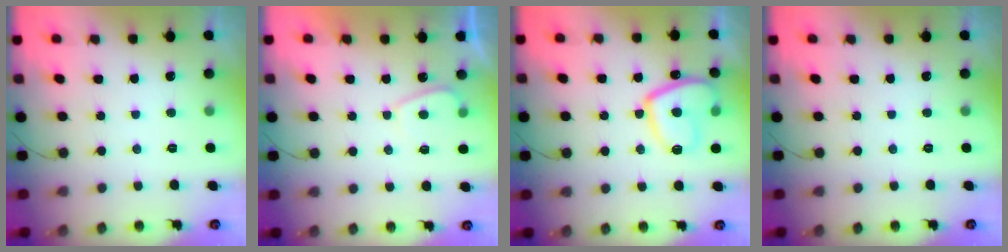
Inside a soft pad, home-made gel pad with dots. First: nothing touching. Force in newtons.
{"total": 1.2, "press": 1.1, "slide": 0.6}
{"total": 13.2, "press": 13.2, "slide": 1.5}
{"total": 0.0}